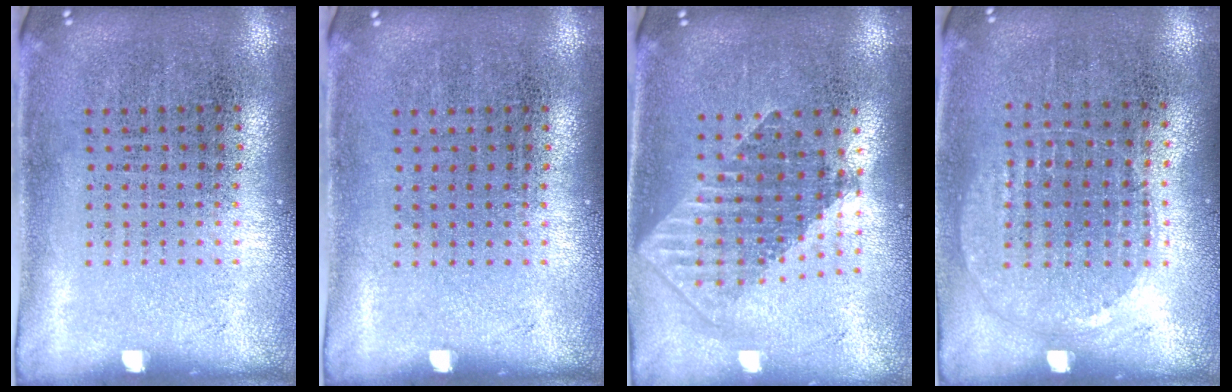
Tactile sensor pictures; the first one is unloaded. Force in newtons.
{"total": 0.0}
{"total": 1.8, "press": 1.4, "slide": 1.1}
{"total": 0.9, "press": 0.9, "slide": 0.3}